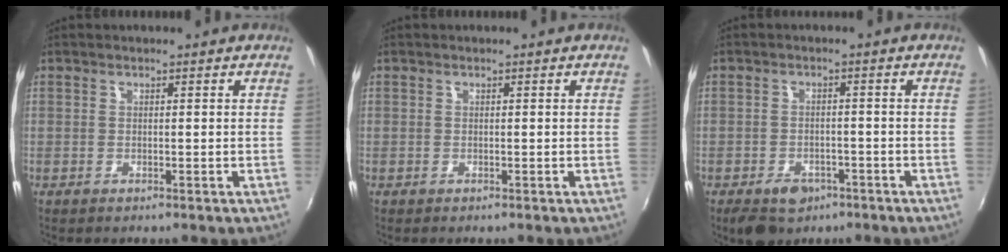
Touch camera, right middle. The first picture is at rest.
{"total": 0.0}
{"total": 6.8, "force": [-4.5, 4.2, 3.0], "torque": [-0.071, -0.002, -0.061]}